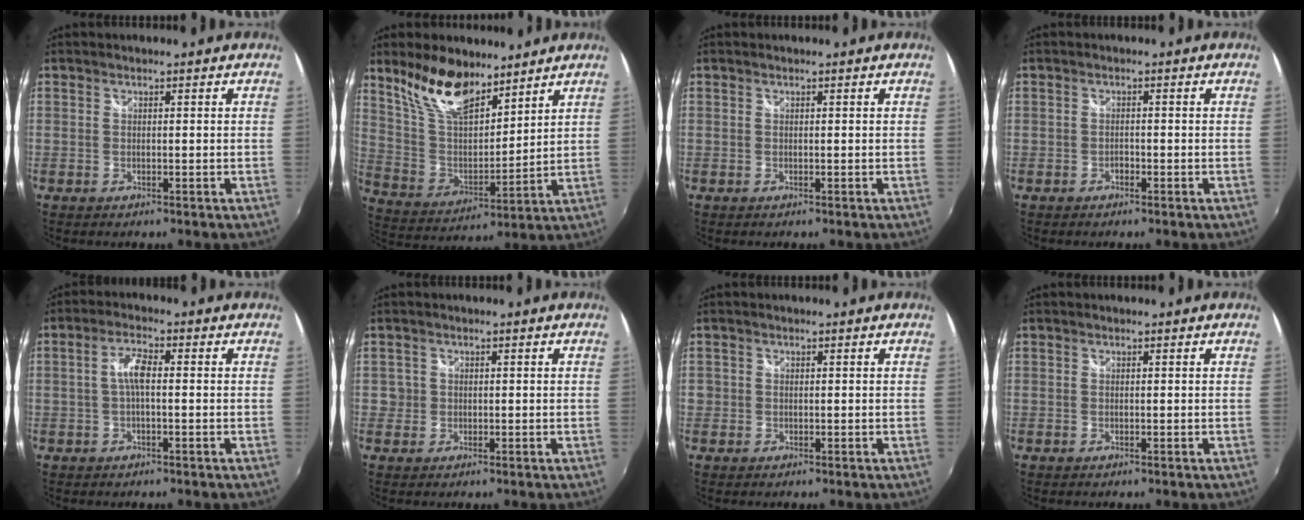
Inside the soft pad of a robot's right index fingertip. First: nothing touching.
{"total": 14.3, "force": [10.5, 5.8, 7.8], "torque": [-0.156, 0.011, 0.209]}
{"total": 0.0}
{"total": 0.9, "force": [-0.7, 0.6, 0.3], "torque": [-0.007, 0.000, -0.013]}
{"total": 3.7, "force": [-0.2, 1.0, 3.6], "torque": [-0.072, 0.009, -0.004]}
{"total": 2.0, "force": [-0.1, 2.0, 0.1], "torque": [-0.001, 0.000, -0.004]}
{"total": 1.4, "force": [-0.3, 1.4, 0.3], "torque": [-0.006, -0.002, -0.008]}
{"total": 0.0}